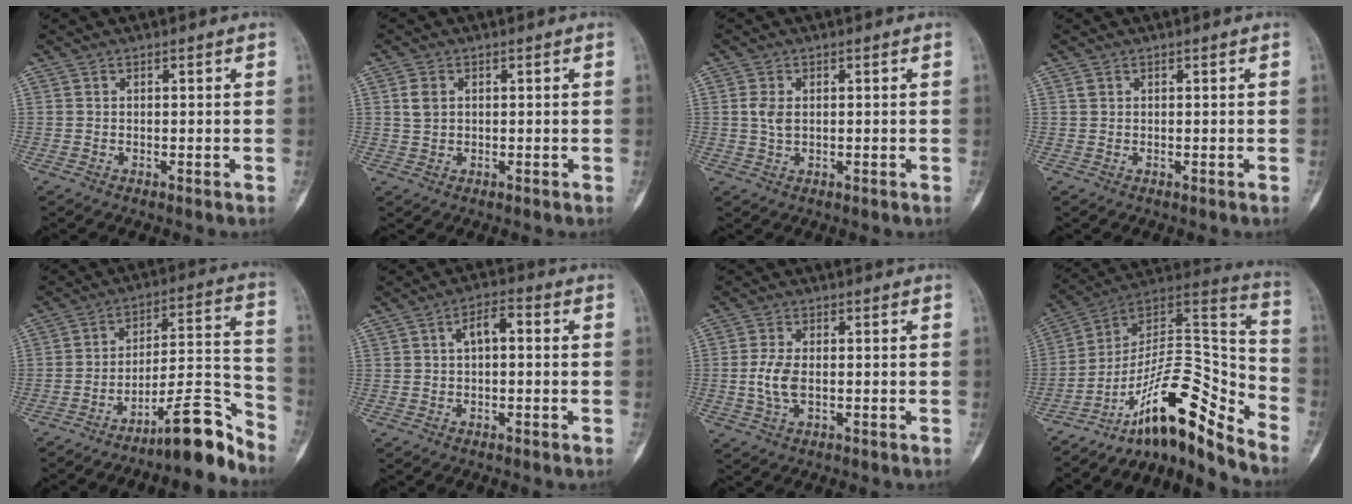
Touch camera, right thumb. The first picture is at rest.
{"total": 2.7, "force": [0.6, 2.0, 1.7], "torque": [-0.029, 0.002, 0.010]}
{"total": 2.7, "force": [0.3, 1.7, 2.1], "torque": [-0.042, 0.000, 0.006]}
{"total": 0.6, "force": [0.3, 0.4, 0.2], "torque": [-0.004, 0.004, 0.006]}
{"total": 13.4, "force": [-10.6, 2.2, 8.0], "torque": [-0.092, 0.119, -0.170]}
{"total": 4.8, "force": [0.6, 2.3, 4.1], "torque": [-0.062, 0.019, 0.001]}
{"total": 4.8, "force": [-0.5, 2.5, 4.1], "torque": [-0.093, 0.003, -0.013]}
{"total": 19.4, "force": [-14.0, 5.3, 12.3], "torque": [-0.157, 0.140, -0.236]}